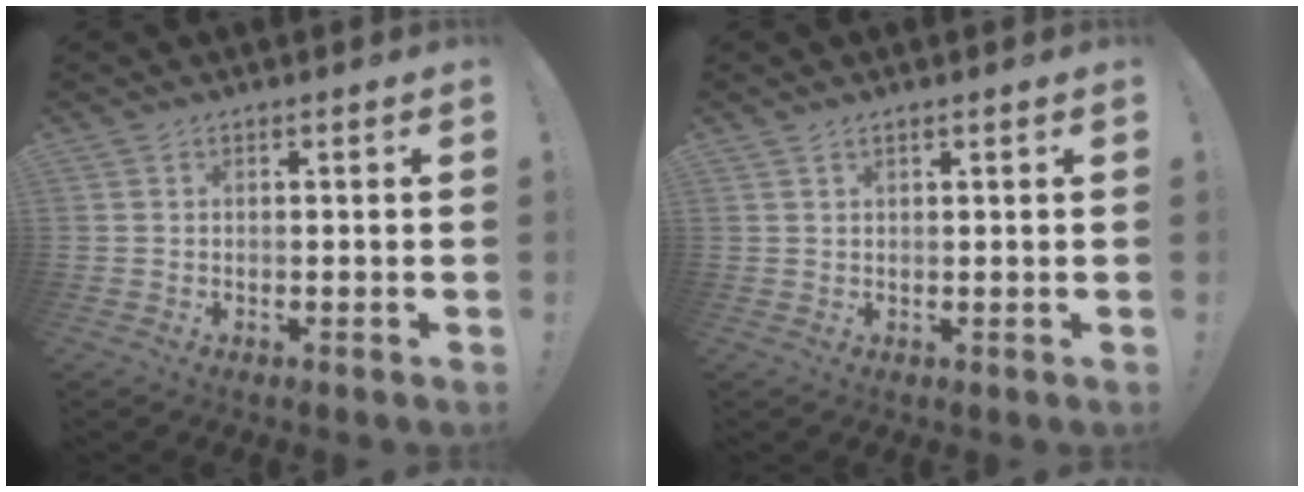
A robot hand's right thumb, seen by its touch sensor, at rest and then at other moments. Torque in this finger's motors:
{"motor_torque": [-0.35, 0.05, 0.08, -0.03, 0.05]}